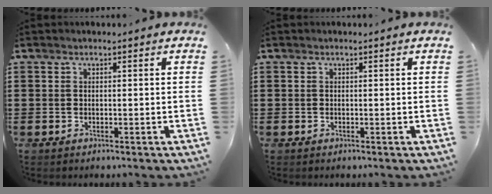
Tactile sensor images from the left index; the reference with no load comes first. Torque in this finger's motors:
{"motor_torque": [-0.03, 0.01, 0.01, 0.01]}